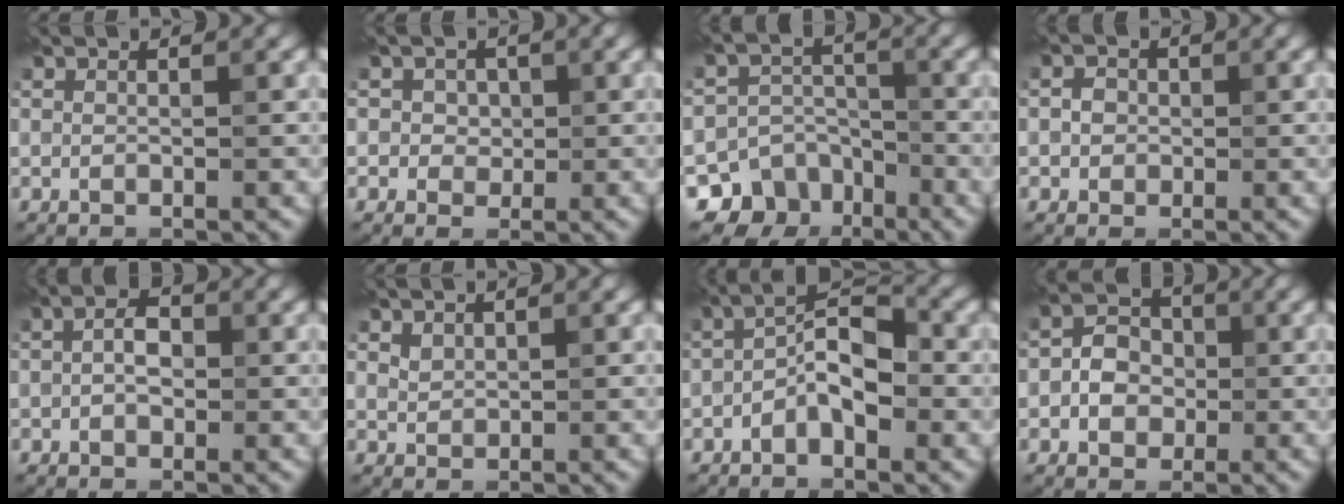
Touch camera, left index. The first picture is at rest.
{"total": 1.9, "force": [0.5, 1.7, 0.7], "torque": [-0.005, 0.004, -0.002]}
{"total": 10.1, "force": [-6.1, 7.9, 1.8], "torque": [-0.009, -0.027, -0.111]}
{"total": 1.5, "force": [-0.1, 1.4, 0.6], "torque": [-0.005, -0.001, -0.007]}
{"total": 2.3, "force": [-0.1, 1.5, 1.8], "torque": [-0.030, 0.005, -0.009]}
{"total": 1.1, "force": [0.8, 0.6, 0.3], "torque": [-0.007, -0.001, 0.020]}
{"total": 4.3, "force": [-1.5, 1.8, 3.6], "torque": [-0.063, 0.016, -0.037]}
{"total": 3.4, "force": [-0.5, 2.7, 1.9], "torque": [-0.026, 0.006, -0.017]}